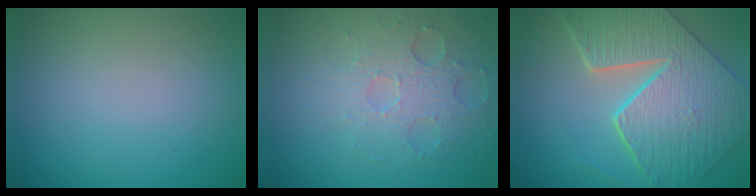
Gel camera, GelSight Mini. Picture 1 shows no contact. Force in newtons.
{"total": 3.6, "press": 3.2, "slide": 1.6}
{"total": 9.7, "press": 6.8, "slide": 7.0}